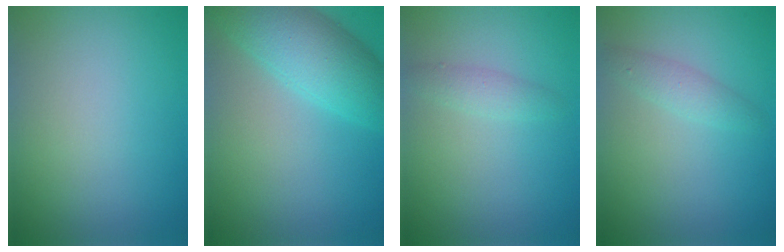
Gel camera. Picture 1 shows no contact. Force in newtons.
{"total": 6.7, "press": 6.7, "slide": 0.3}
{"total": 1.4, "press": 1.4, "slide": 0.0}
{"total": 1.6, "press": 1.6, "slide": 0.1}